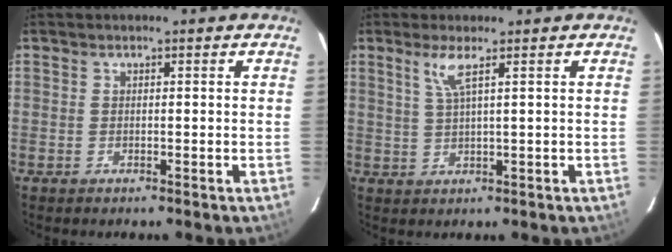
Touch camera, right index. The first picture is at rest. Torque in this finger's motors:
{"motor_torque": [0.25, 0.07, 0.09, 0.05]}